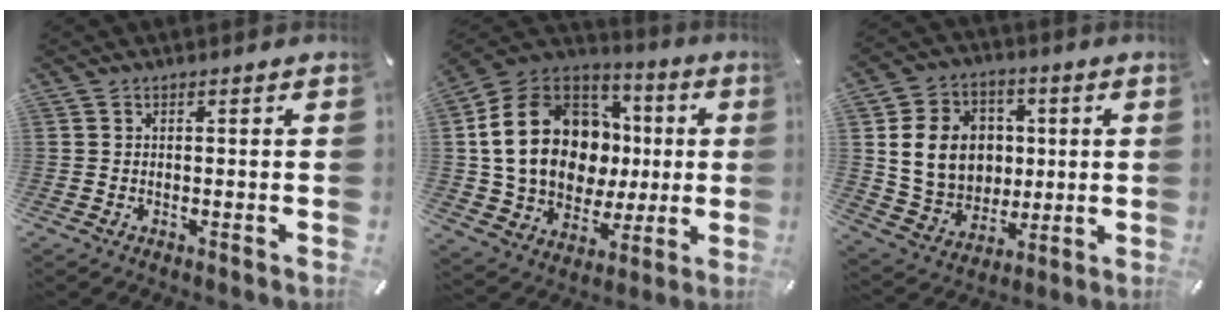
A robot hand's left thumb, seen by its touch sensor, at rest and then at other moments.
{"total": 22.4, "force": [2.5, 17.4, 13.9], "torque": [-0.268, -0.004, 0.060]}
{"total": 14.6, "force": [1.8, 12.9, 6.6], "torque": [-0.132, 0.011, 0.042]}